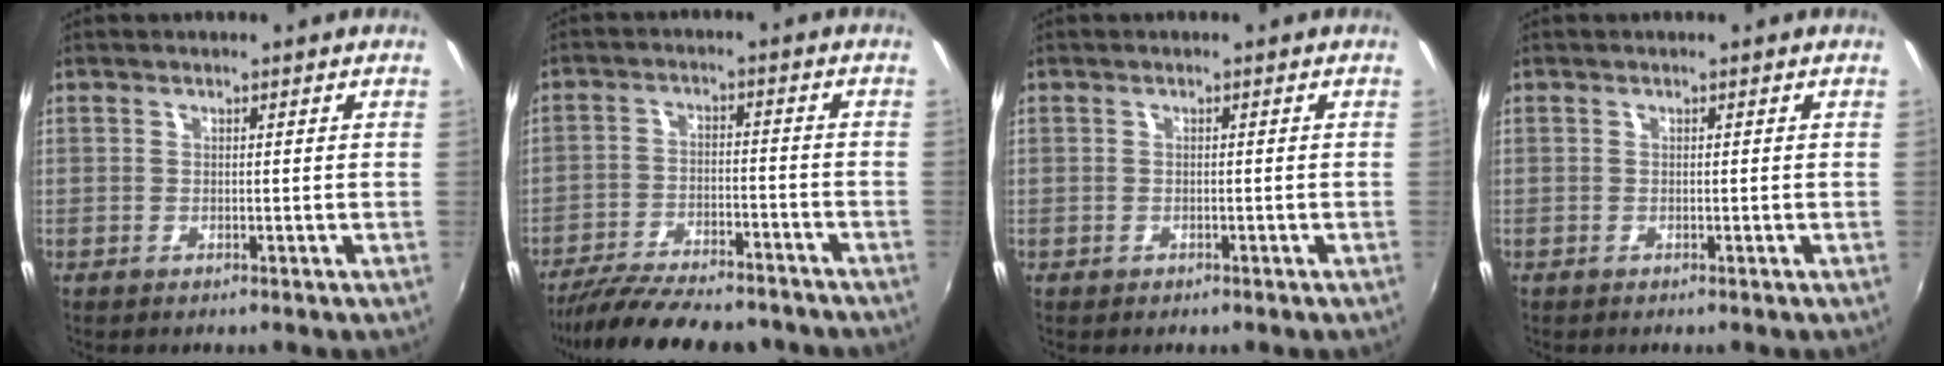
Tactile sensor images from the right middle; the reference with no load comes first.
{"total": 18.2, "force": [-15.6, 4.6, 8.2], "torque": [-0.165, -0.031, -0.232]}
{"total": 0.8, "force": [-0.6, 0.5, 0.2], "torque": [-0.006, -0.003, -0.009]}
{"total": 0.0}